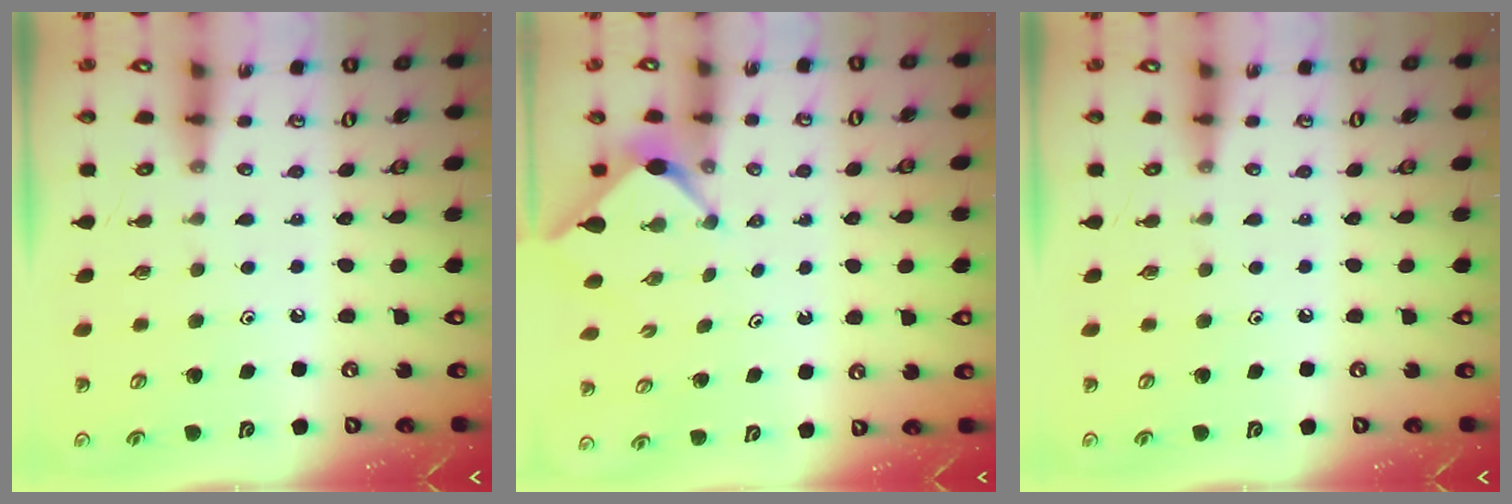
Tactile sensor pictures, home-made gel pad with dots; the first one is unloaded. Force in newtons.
{"total": 2.5, "press": 2.5, "slide": 0.3}
{"total": 0.0}